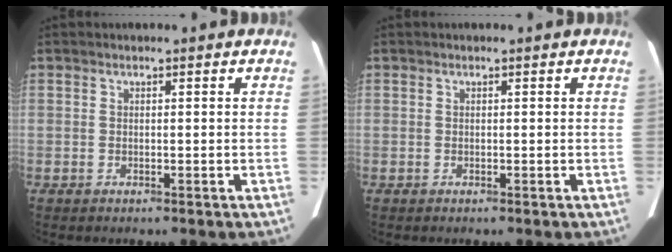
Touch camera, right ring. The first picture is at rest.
{"total": 0.0}